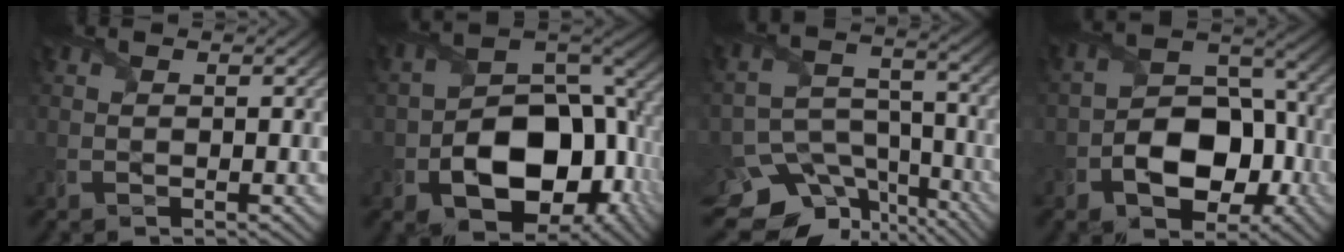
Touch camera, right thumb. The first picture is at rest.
{"total": 15.1, "force": [-4.1, 10.2, 10.4], "torque": [-0.166, -0.033, -0.070]}
{"total": 14.4, "force": [-10.1, 8.5, 5.7], "torque": [-0.129, -0.034, -0.143]}
{"total": 10.8, "force": [-3.9, 7.1, 7.2], "torque": [-0.123, -0.012, -0.067]}